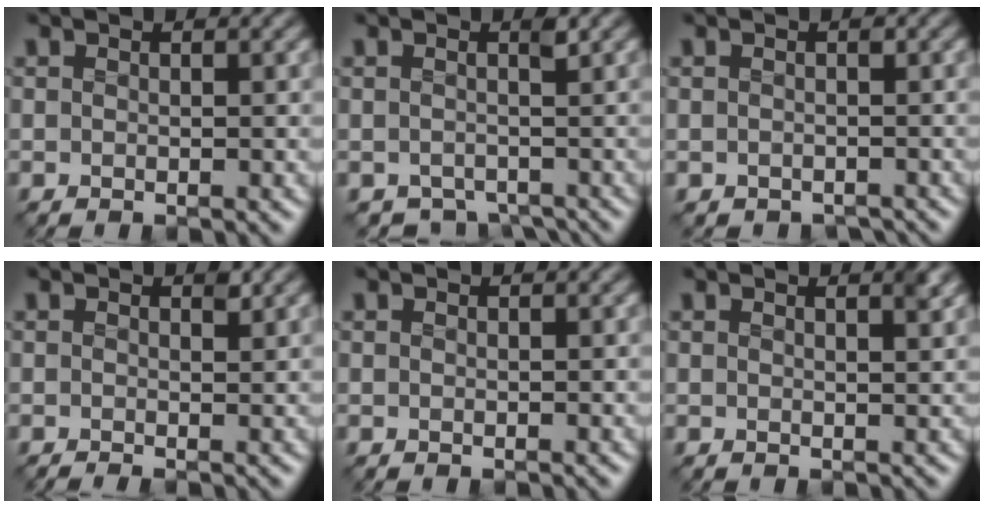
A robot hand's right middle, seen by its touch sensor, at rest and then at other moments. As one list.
[{"total": 2.1, "force": [-1.5, 1.0, 1.0], "torque": [-0.008, -0.013, -0.025]}, {"total": 1.4, "force": [-1.2, 0.7, 0.4], "torque": [-0.004, -0.010, -0.022]}, {"total": 0.8, "force": [-0.1, 0.0, 0.8], "torque": [-0.011, -0.005, -0.006]}, {"total": 0.0}, {"total": 1.4, "force": [0.8, 0.4, 1.0], "torque": [-0.008, 0.001, 0.008]}]